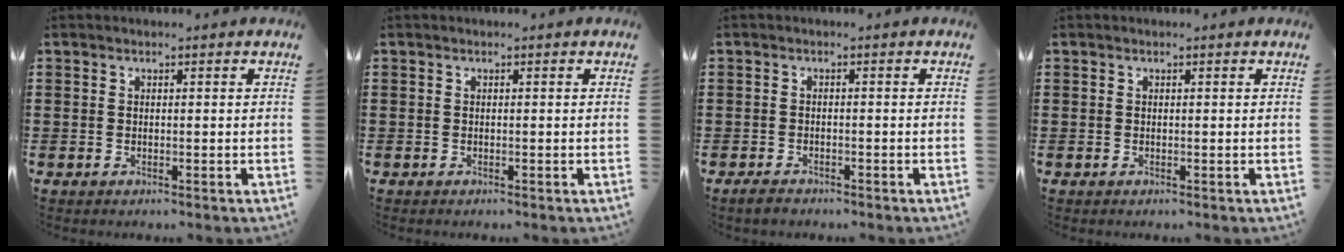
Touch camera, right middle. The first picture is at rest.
{"total": 0.0}
{"total": 1.2, "force": [-1.1, 0.5, 0.4], "torque": [-0.011, -0.001, -0.022]}
{"total": 0.0}